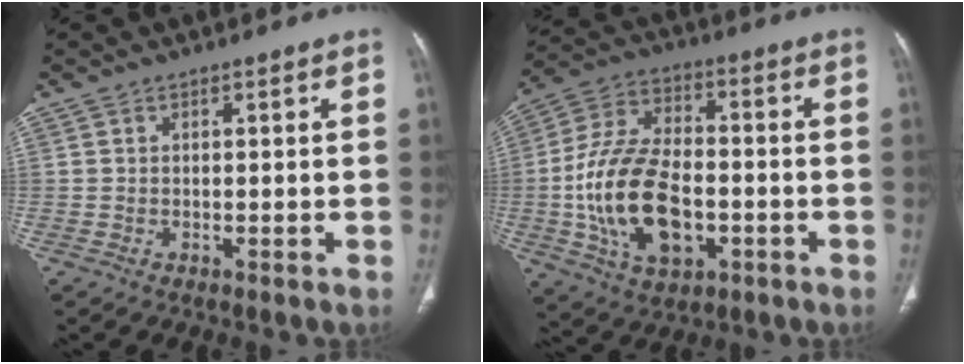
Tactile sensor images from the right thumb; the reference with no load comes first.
{"total": 18.7, "force": [-3.7, 10.9, 14.7], "torque": [-0.270, 0.018, -0.060]}